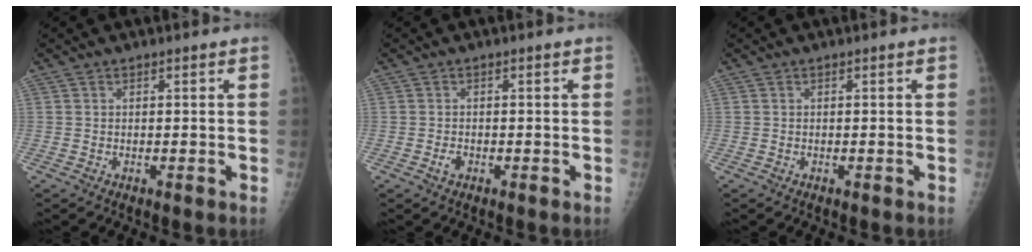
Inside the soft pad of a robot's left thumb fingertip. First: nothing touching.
{"total": 1.2, "force": [-0.6, 0.8, 0.5], "torque": [-0.008, 0.001, -0.012]}
{"total": 0.0}